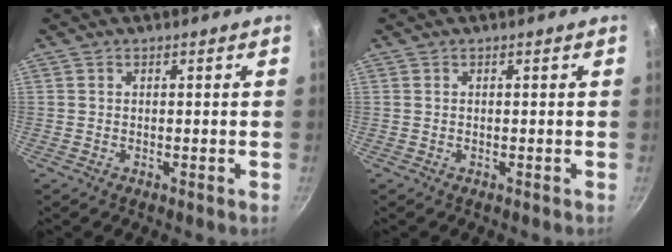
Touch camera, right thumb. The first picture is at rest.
{"total": 0.0}